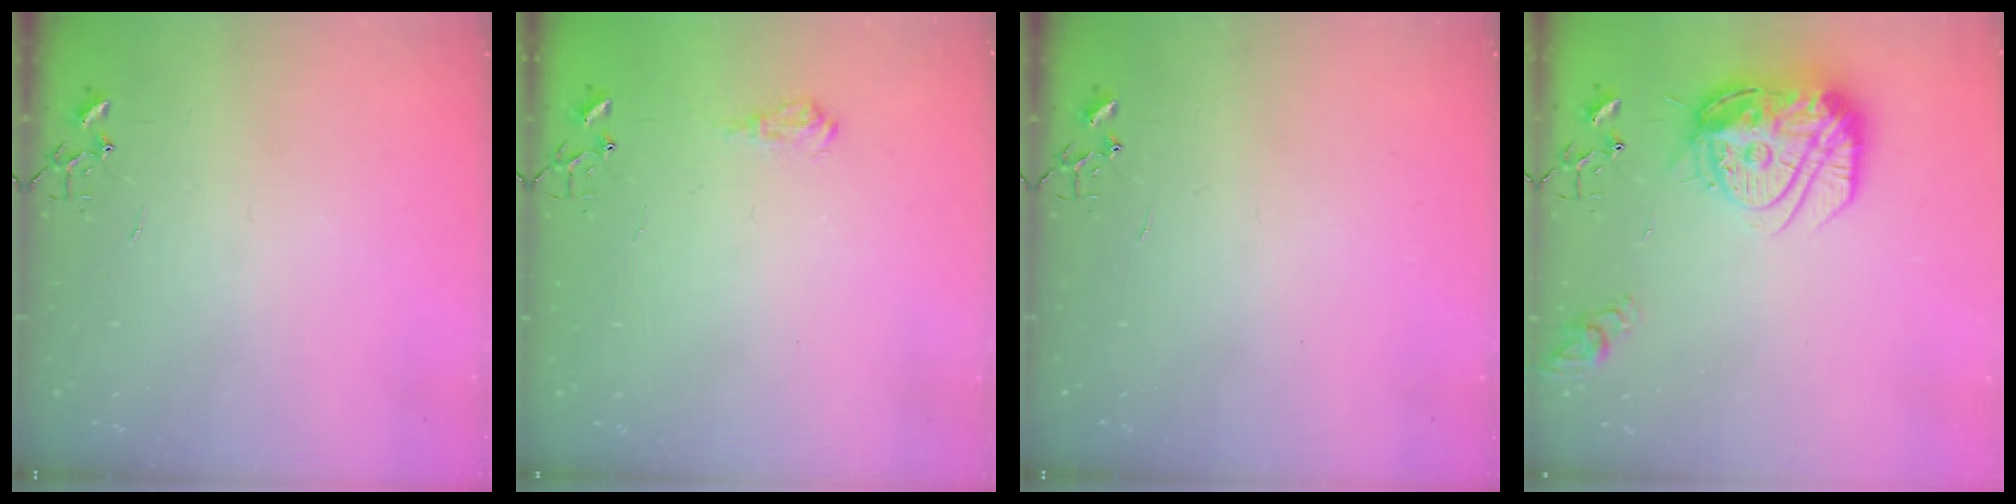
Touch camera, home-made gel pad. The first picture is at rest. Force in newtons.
{"total": 8.2, "press": 8.2, "slide": 0.9}
{"total": 0.0}
{"total": 19.4, "press": 19.3, "slide": 1.7}